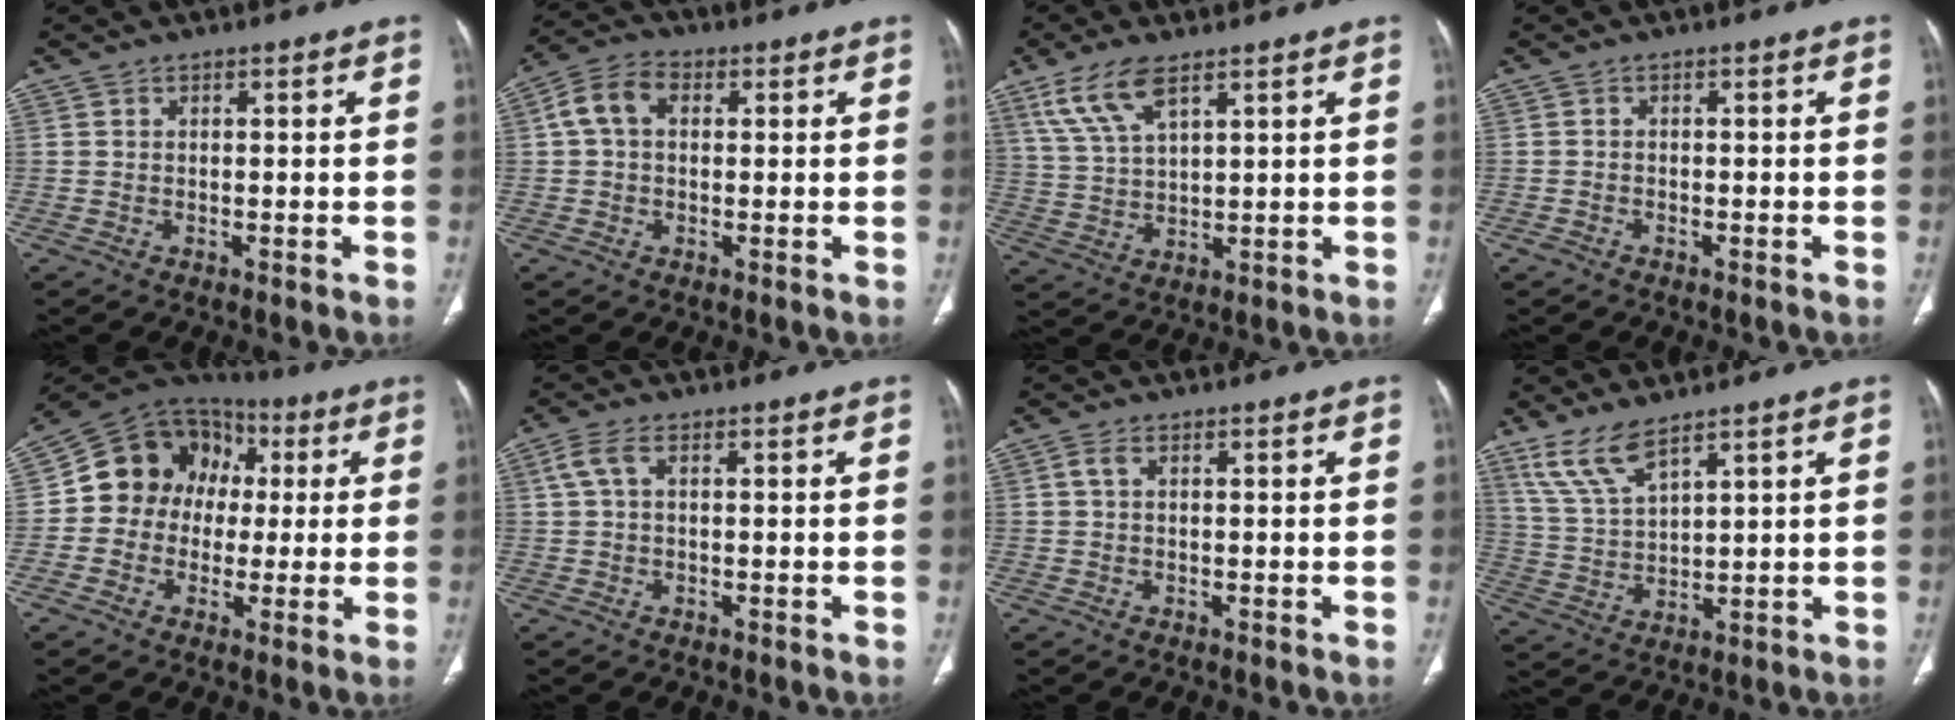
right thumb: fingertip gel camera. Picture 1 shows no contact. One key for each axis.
{"total": 6.7, "fx": 1.3, "fy": 4.7, "fz": 4.6, "tx": -0.086, "ty": 0.022, "tz": 0.017}
{"total": 9.2, "fx": 5.6, "fy": 3.5, "fz": 6.4, "tx": -0.133, "ty": -0.014, "tz": 0.124}
{"total": 0.8, "fx": -0.6, "fy": 0.5, "fz": 0.3, "tx": -0.005, "ty": 0.002, "tz": -0.015}
{"total": 14.8, "fx": 1.0, "fy": 12.8, "fz": 7.5, "tx": -0.088, "ty": 0.040, "tz": 0.006}
{"total": 3.2, "fx": 0.9, "fy": 1.6, "fz": 2.7, "tx": -0.071, "ty": 0.018, "tz": 0.019}
{"total": 1.4, "fx": 0.3, "fy": 0.7, "fz": 1.1, "tx": -0.030, "ty": 0.008, "tz": 0.006}
{"total": 8.1, "fx": 6.1, "fy": 2.2, "fz": 4.9, "tx": -0.104, "ty": -0.028, "tz": 0.138}